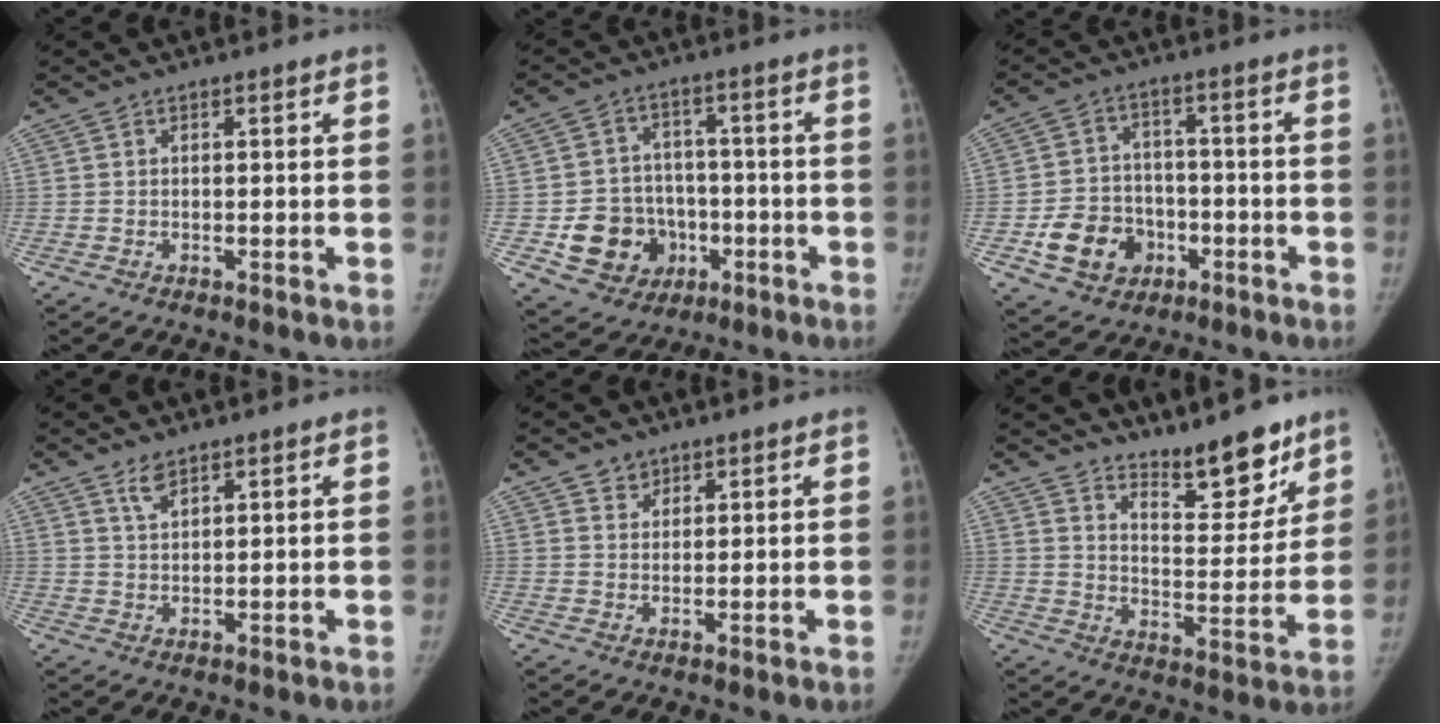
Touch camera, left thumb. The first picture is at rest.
{"total": 12.2, "force": [-3.6, 10.6, 4.9], "torque": [-0.044, 0.025, -0.044]}
{"total": 11.2, "force": [-4.2, 9.2, 4.8], "torque": [-0.055, 0.025, -0.063]}
{"total": 2.8, "force": [2.1, 1.0, 1.4], "torque": [-0.025, -0.010, 0.047]}
{"total": 2.6, "force": [1.9, 1.8, 0.2], "torque": [0.015, -0.012, 0.028]}
{"total": 13.3, "force": [10.7, 4.1, 6.8], "torque": [-0.057, -0.083, 0.172]}